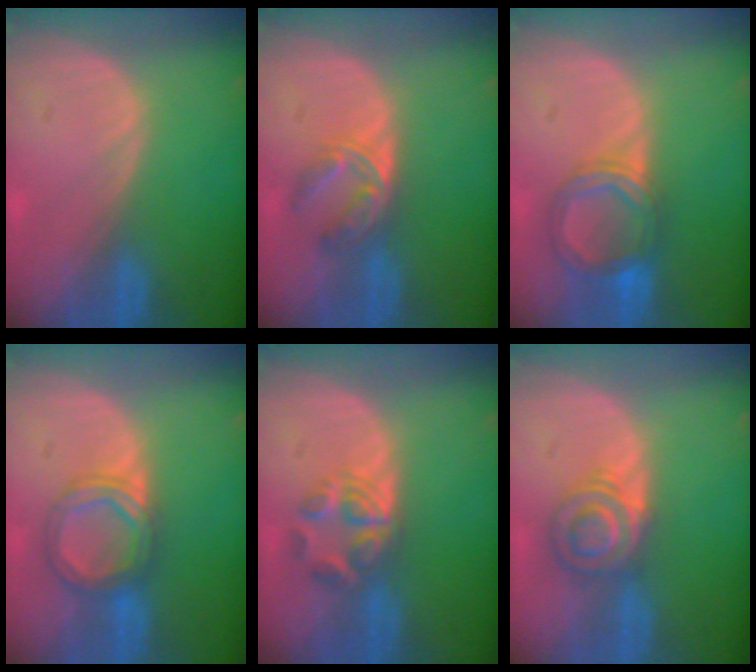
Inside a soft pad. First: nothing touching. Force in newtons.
{"total": 5.7, "press": 4.7, "slide": 3.3}
{"total": 5.9, "press": 5.9, "slide": 0.8}
{"total": 5.7, "press": 5.7, "slide": 0.3}
{"total": 5.7, "press": 4.8, "slide": 3.2}
{"total": 5.7, "press": 5.6, "slide": 1.0}